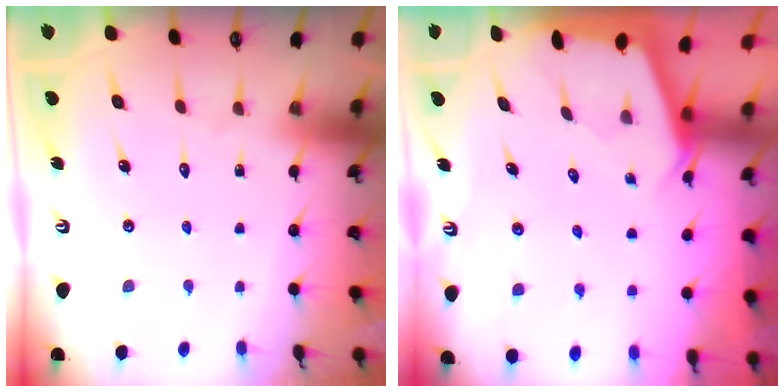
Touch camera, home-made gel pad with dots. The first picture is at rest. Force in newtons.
{"total": 2.2, "press": 2.1, "slide": 0.3}